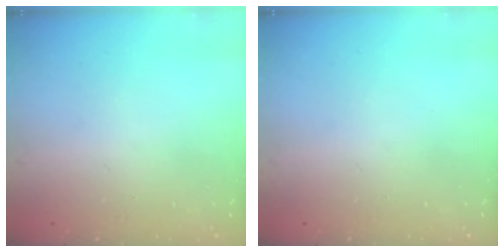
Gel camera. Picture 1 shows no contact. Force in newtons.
{"total": 0.0}